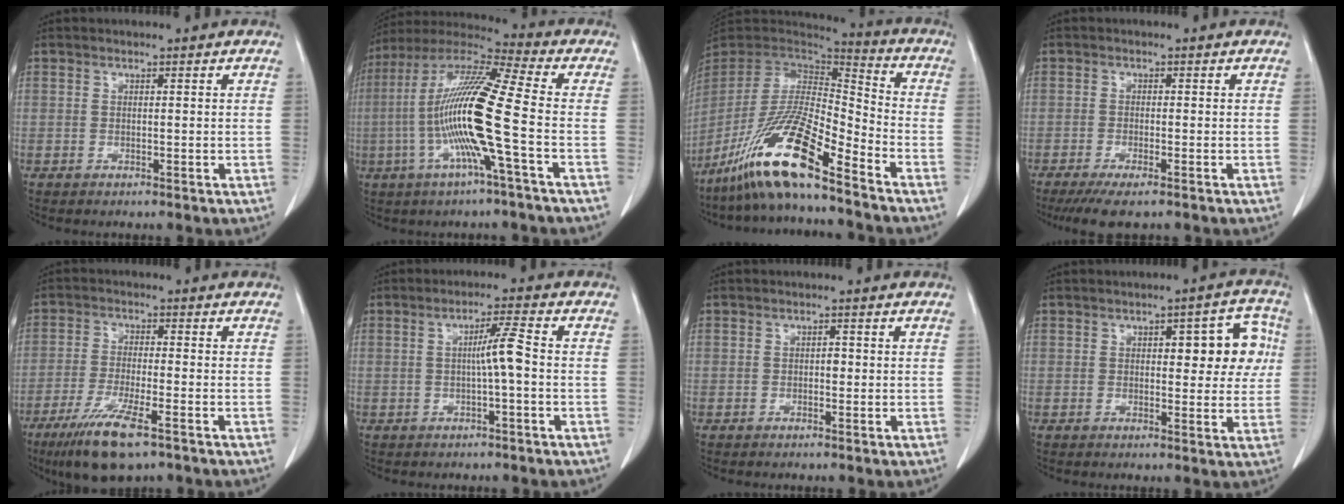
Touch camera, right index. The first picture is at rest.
{"total": 16.3, "force": [-3.2, -0.4, 15.9], "torque": [-0.316, 0.001, -0.075]}
{"total": 16.7, "force": [-11.1, 1.4, 12.3], "torque": [-0.240, -0.027, -0.211]}
{"total": 5.3, "force": [-4.0, 0.6, 3.5], "torque": [-0.057, -0.013, -0.063]}
{"total": 9.5, "force": [-5.9, 1.4, 7.3], "torque": [-0.141, -0.023, -0.102]}
{"total": 4.2, "force": [-0.4, -0.4, 4.2], "torque": [-0.071, 0.007, -0.006]}
{"total": 0.9, "force": [-0.1, 0.5, 0.7], "torque": [-0.009, 0.003, -0.002]}
{"total": 8.1, "force": [1.8, 3.2, 7.2], "torque": [-0.073, 0.026, 0.021]}